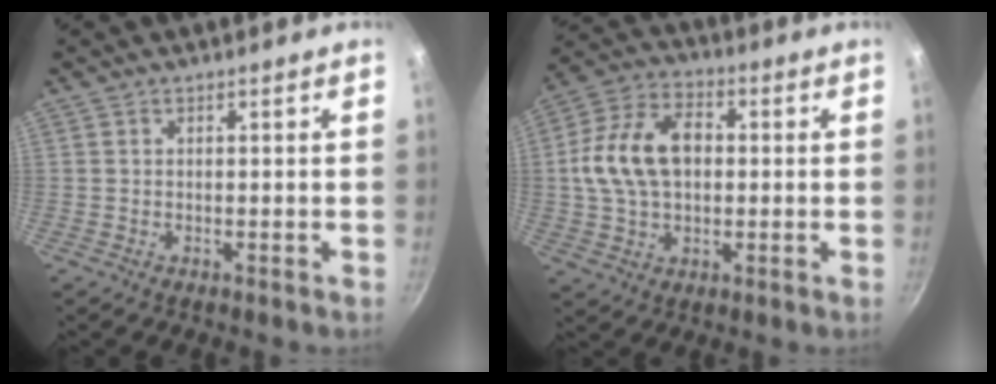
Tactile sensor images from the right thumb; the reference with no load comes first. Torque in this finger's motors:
{"motor_torque": [-0.39, 1.07, -0.11, 0.01, 0.12]}